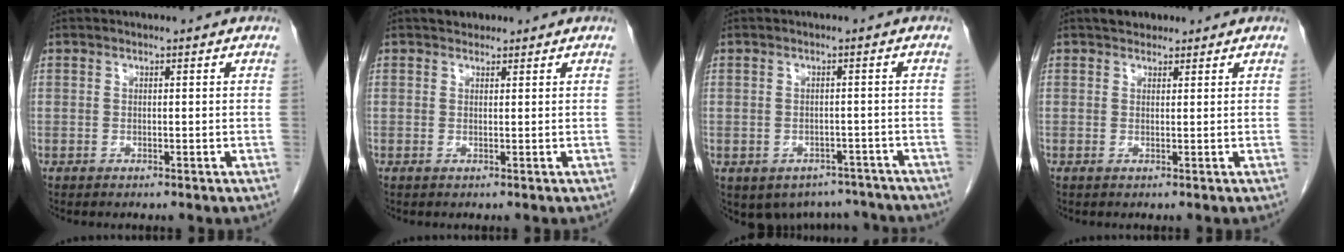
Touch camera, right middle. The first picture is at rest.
{"total": 1.9, "force": [1.5, 1.1, 0.5], "torque": [-0.009, 0.016, 0.022]}
{"total": 8.5, "force": [-6.7, 5.0, 1.2], "torque": [-0.014, 0.015, -0.075]}
{"total": 2.7, "force": [2.1, 1.5, 0.8], "torque": [-0.013, 0.019, 0.031]}